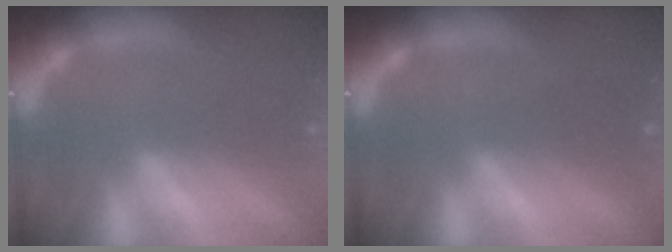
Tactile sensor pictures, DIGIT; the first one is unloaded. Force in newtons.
{"total": 2.0}